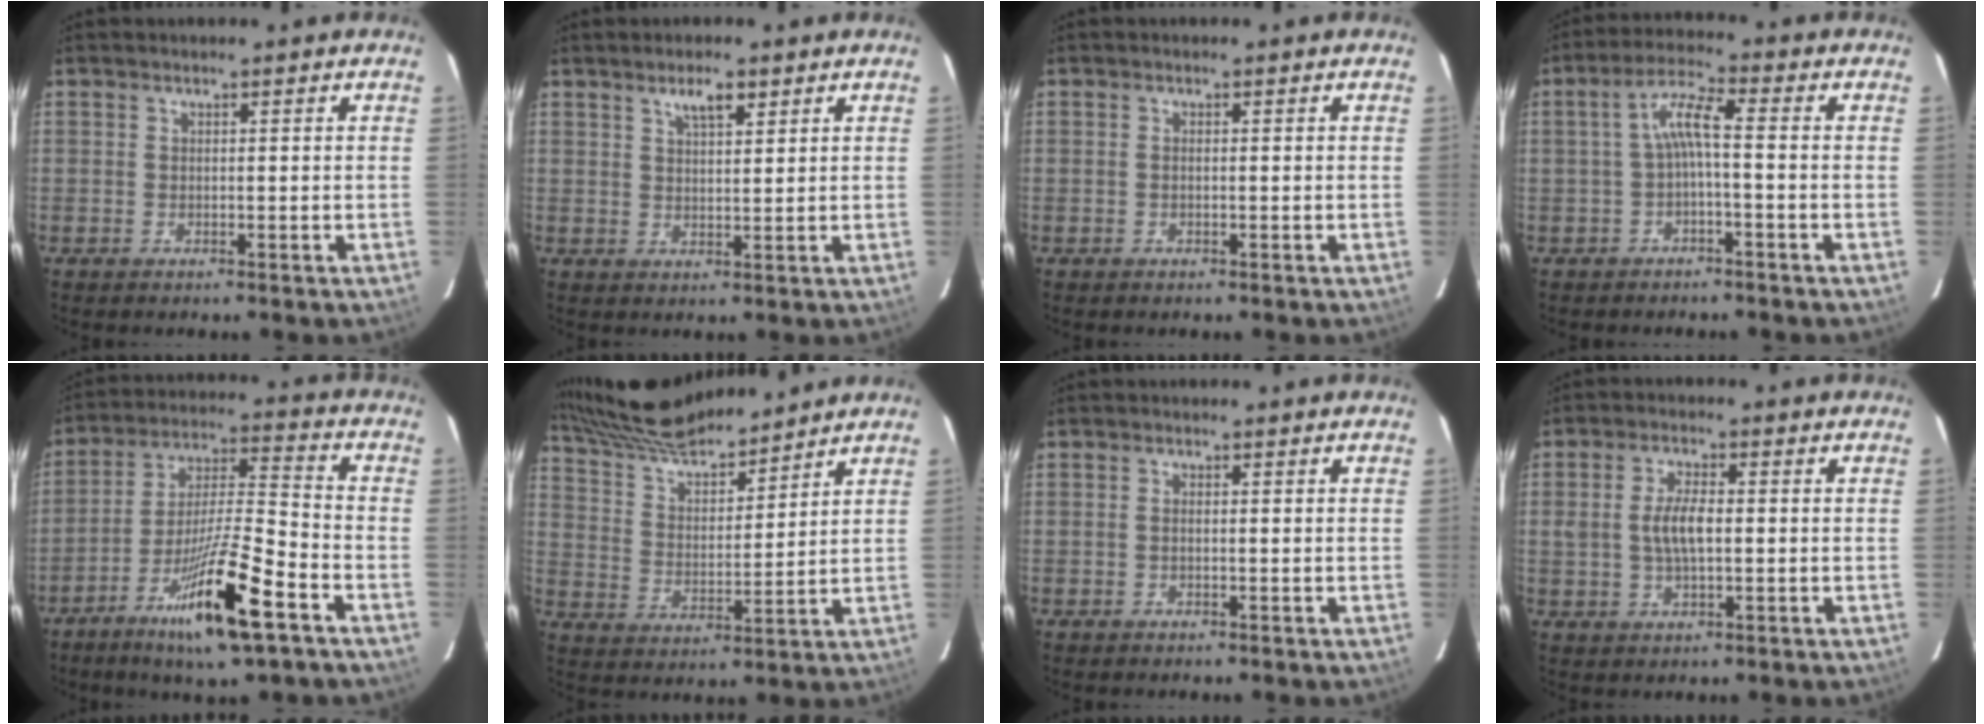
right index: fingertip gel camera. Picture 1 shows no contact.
{"total": 3.9, "force": [2.5, 1.2, 2.7], "torque": [-0.045, 0.006, 0.043]}
{"total": 0.5, "force": [-0.1, 0.2, 0.5], "torque": [-0.011, 0.001, -0.003]}
{"total": 4.9, "force": [-1.1, 0.5, 4.8], "torque": [-0.104, 0.014, -0.020]}
{"total": 16.1, "force": [-9.1, 1.8, 13.2], "torque": [-0.259, -0.024, -0.165]}
{"total": 17.1, "force": [15.5, 3.1, 6.7], "torque": [-0.121, 0.018, 0.264]}
{"total": 0.8, "force": [-0.1, 0.3, 0.7], "torque": [-0.016, 0.002, -0.004]}
{"total": 5.7, "force": [0.0, 2.3, 5.2], "torque": [-0.102, 0.004, 0.003]}